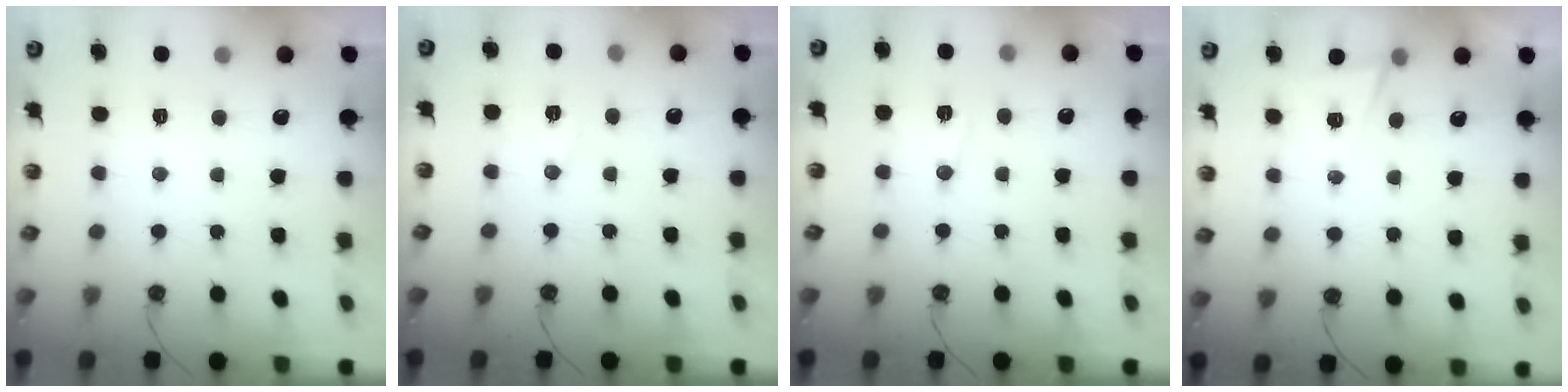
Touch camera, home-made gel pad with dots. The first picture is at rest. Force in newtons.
{"total": 6.3, "press": 4.4, "slide": 4.5}
{"total": 6.6, "press": 6.2, "slide": 2.3}
{"total": 5.5, "press": 3.2, "slide": 4.4}